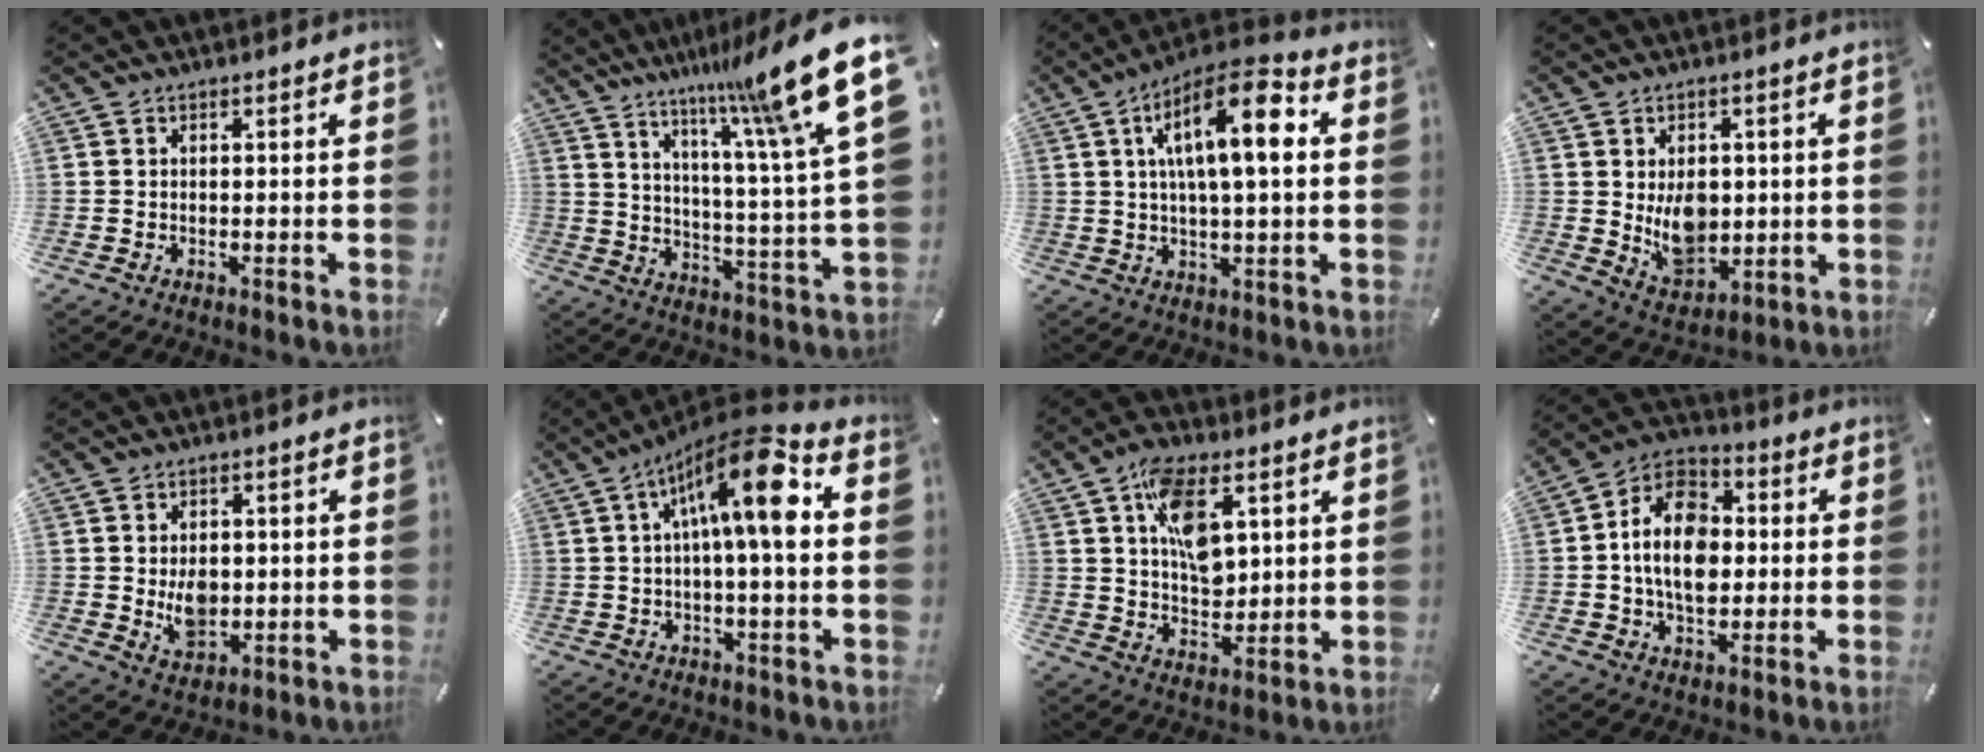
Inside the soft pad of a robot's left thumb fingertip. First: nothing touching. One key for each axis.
{"total": 19.3, "fx": 13.3, "fy": 2.1, "fz": 13.8, "tx": -0.223, "ty": -0.086, "tz": 0.205}
{"total": 14.8, "fx": 4.3, "fy": 5.0, "fz": 13.2, "tx": -0.214, "ty": -0.001, "tz": 0.069}
{"total": 9.7, "fx": 0.6, "fy": 7.6, "fz": 6.0, "tx": -0.072, "ty": -0.006, "tz": 0.012}
{"total": 6.7, "fx": 0.0, "fy": 5.1, "fz": 4.3, "tx": -0.070, "ty": -0.011, "tz": -0.005}
{"total": 15.5, "fx": 3.7, "fy": 4.1, "fz": 14.5, "tx": -0.241, "ty": -0.015, "tz": 0.052}
{"total": 12.4, "fx": 4.8, "fy": 7.5, "fz": 8.6, "tx": -0.137, "ty": -0.003, "tz": 0.090}
{"total": 14.4, "fx": 0.0, "fy": 10.5, "fz": 9.9, "tx": -0.193, "ty": 0.012, "tz": -0.002}